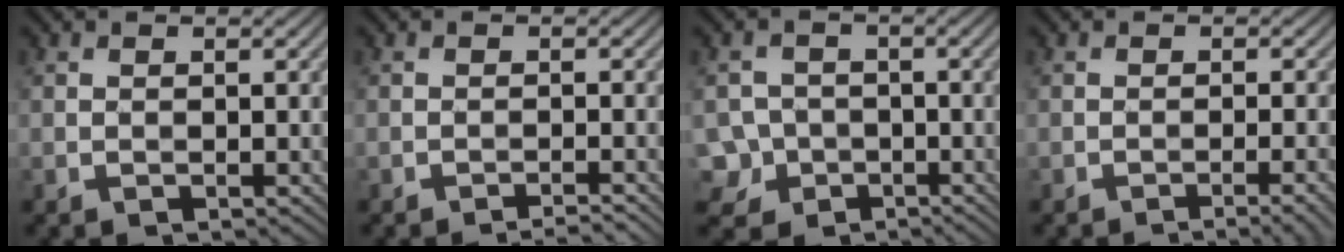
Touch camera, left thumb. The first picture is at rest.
{"total": 1.3, "force": [-1.1, -0.6, 0.2], "torque": [-0.005, 0.007, -0.028]}
{"total": 5.2, "force": [-2.4, 4.5, 0.8], "torque": [-0.026, -0.004, -0.063]}
{"total": 2.0, "force": [-1.3, -0.2, 1.6], "torque": [-0.022, 0.008, -0.030]}